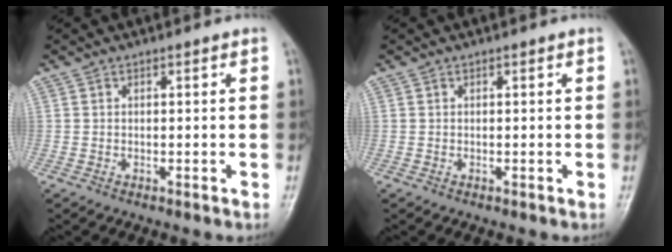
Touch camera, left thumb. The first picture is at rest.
{"total": 0.0}